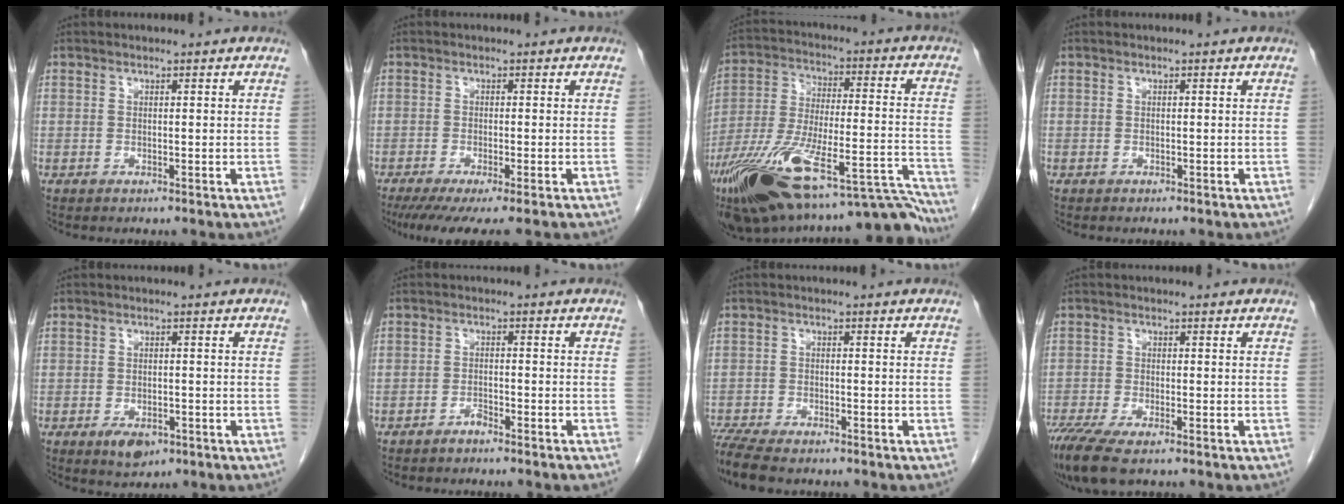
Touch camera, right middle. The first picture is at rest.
{"total": 8.1, "force": [-6.3, 0.4, 5.0], "torque": [-0.065, -0.019, -0.099]}
{"total": 30.6, "force": [-23.2, 7.0, 18.7], "torque": [-0.281, -0.004, -0.354]}
{"total": 0.0}
{"total": 3.6, "force": [-2.0, 1.9, 2.3], "torque": [-0.040, -0.002, -0.024]}
{"total": 1.9, "force": [-1.8, 0.0, 0.7], "torque": [-0.014, 0.001, -0.031]}
{"total": 8.5, "force": [-7.2, 1.9, 4.0], "torque": [-0.072, -0.018, -0.122]}
{"total": 7.4, "force": [-5.4, 1.6, 4.8], "torque": [-0.088, -0.018, -0.093]}